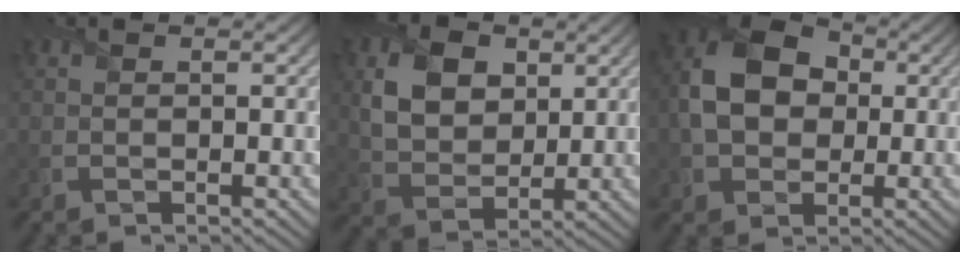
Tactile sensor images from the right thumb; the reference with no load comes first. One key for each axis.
{"total": 8.1, "fx": 2.7, "fy": 5.7, "fz": 5.1, "tx": -0.123, "ty": 0.001, "tz": 0.044}
{"total": 9.6, "fx": 0.5, "fy": 7.3, "fz": 6.3, "tx": -0.136, "ty": 0.011, "tz": -0.001}